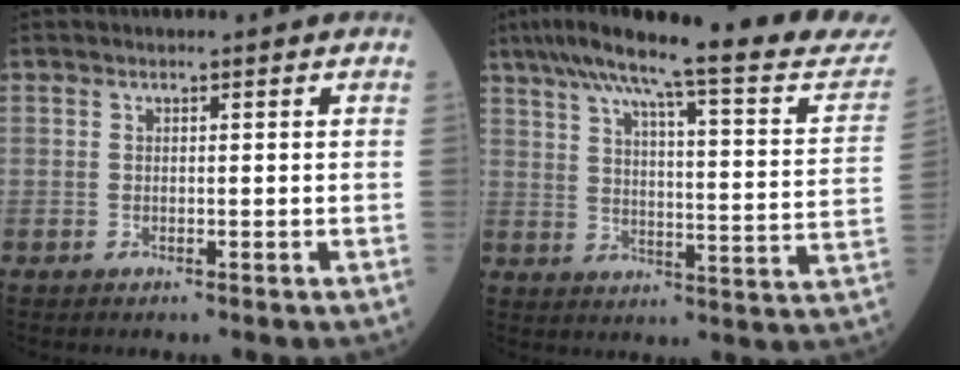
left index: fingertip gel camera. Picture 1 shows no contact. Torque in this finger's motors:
{"motor_torque": [0.82, -1.32, 0.65, 0.21]}